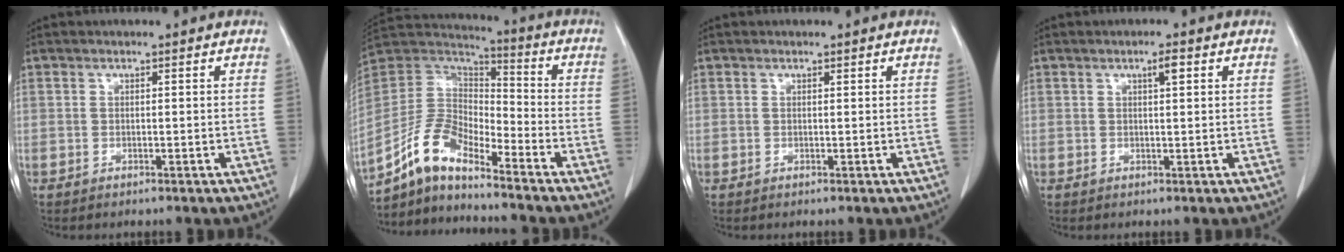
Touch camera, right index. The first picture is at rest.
{"total": 9.9, "force": [-8.0, 2.9, 4.9], "torque": [-0.113, 0.028, -0.159]}
{"total": 0.0}
{"total": 1.8, "force": [0.8, 0.3, 1.6], "torque": [-0.028, 0.001, 0.013]}